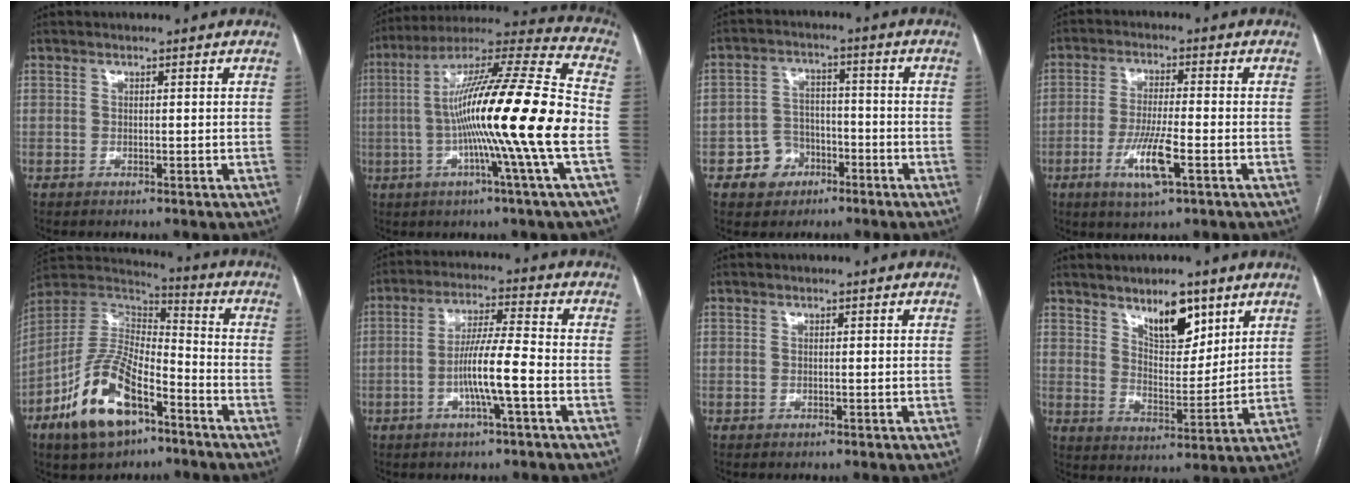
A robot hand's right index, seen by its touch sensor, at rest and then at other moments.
{"total": 22.6, "force": [-3.3, -1.3, 22.4], "torque": [-0.363, 0.000, -0.078]}
{"total": 6.1, "force": [-3.0, 5.1, 1.5], "torque": [-0.023, 0.019, -0.042]}
{"total": 7.6, "force": [-3.0, 0.7, 7.0], "torque": [-0.138, -0.013, -0.051]}
{"total": 15.8, "force": [-8.4, 6.6, 11.7], "torque": [-0.237, 0.006, -0.149]}
{"total": 8.3, "force": [-2.5, -0.1, 8.0], "torque": [-0.153, 0.004, -0.048]}
{"total": 0.0}
{"total": 8.8, "force": [5.7, 3.4, 5.8], "torque": [-0.096, -0.004, 0.101]}